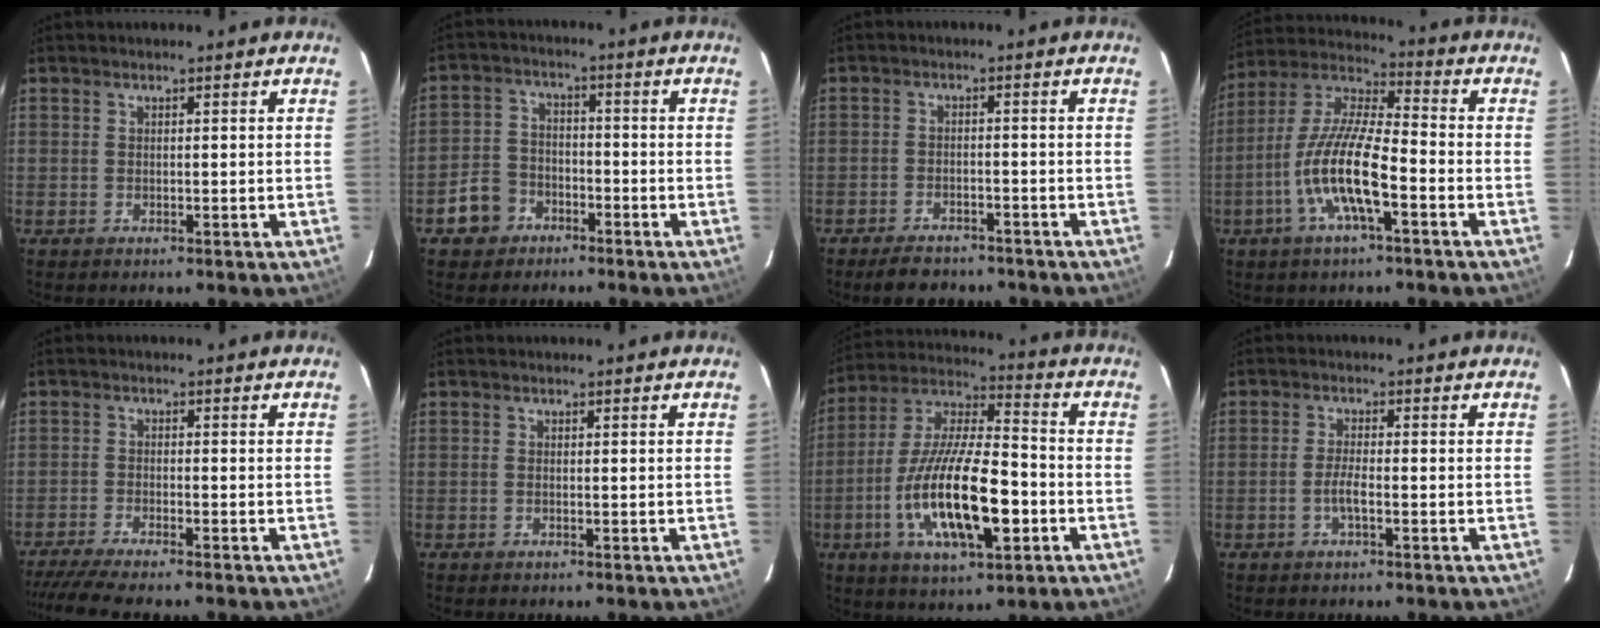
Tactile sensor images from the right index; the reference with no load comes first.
{"total": 6.9, "force": [-4.1, 5.3, 1.6], "torque": [-0.051, 0.022, -0.065]}
{"total": 7.4, "force": [-6.2, 3.0, 2.8], "torque": [-0.069, -0.001, -0.090]}
{"total": 13.9, "force": [-5.3, 3.2, 12.4], "torque": [-0.251, -0.005, -0.104]}
{"total": 8.3, "force": [-7.3, 0.1, 4.0], "torque": [-0.097, -0.025, -0.126]}
{"total": 0.0}
{"total": 20.1, "force": [-6.0, 6.6, 18.0], "torque": [-0.349, -0.012, -0.103]}
{"total": 2.6, "force": [-1.1, 0.4, 2.3], "torque": [-0.048, -0.001, -0.022]}